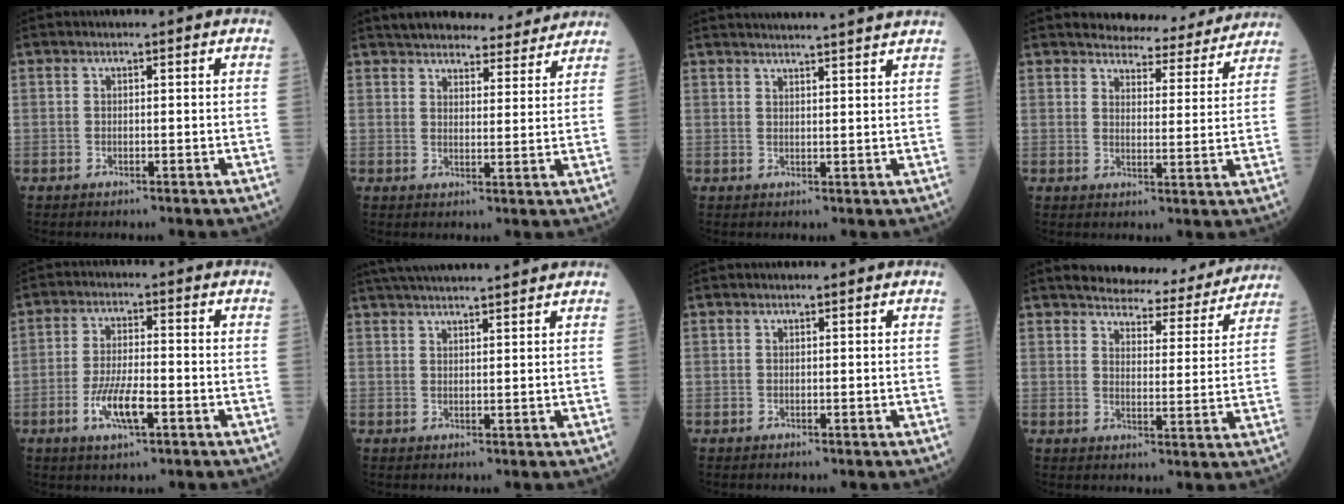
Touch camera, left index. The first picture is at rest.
{"total": 15.3, "force": [14.2, 3.7, 4.4], "torque": [-0.045, 0.011, 0.181]}
{"total": 13.2, "force": [12.5, -0.9, 4.0], "torque": [-0.060, -0.007, 0.151]}
{"total": 10.7, "force": [10.2, 2.5, 1.8], "torque": [-0.010, -0.014, 0.116]}
{"total": 6.7, "force": [-2.8, 1.6, 5.9], "torque": [-0.119, -0.006, -0.051]}
{"total": 13.0, "force": [11.8, 0.4, 5.4], "torque": [-0.096, 0.033, 0.174]}
{"total": 0.0}
{"total": 13.9, "force": [13.1, 3.3, 3.3], "torque": [-0.023, -0.016, 0.149]}